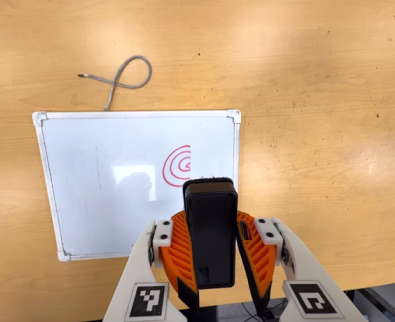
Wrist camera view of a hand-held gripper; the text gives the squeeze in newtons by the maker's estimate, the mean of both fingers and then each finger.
{"total": 11.8, "left": 11.0, "right": 12.6}